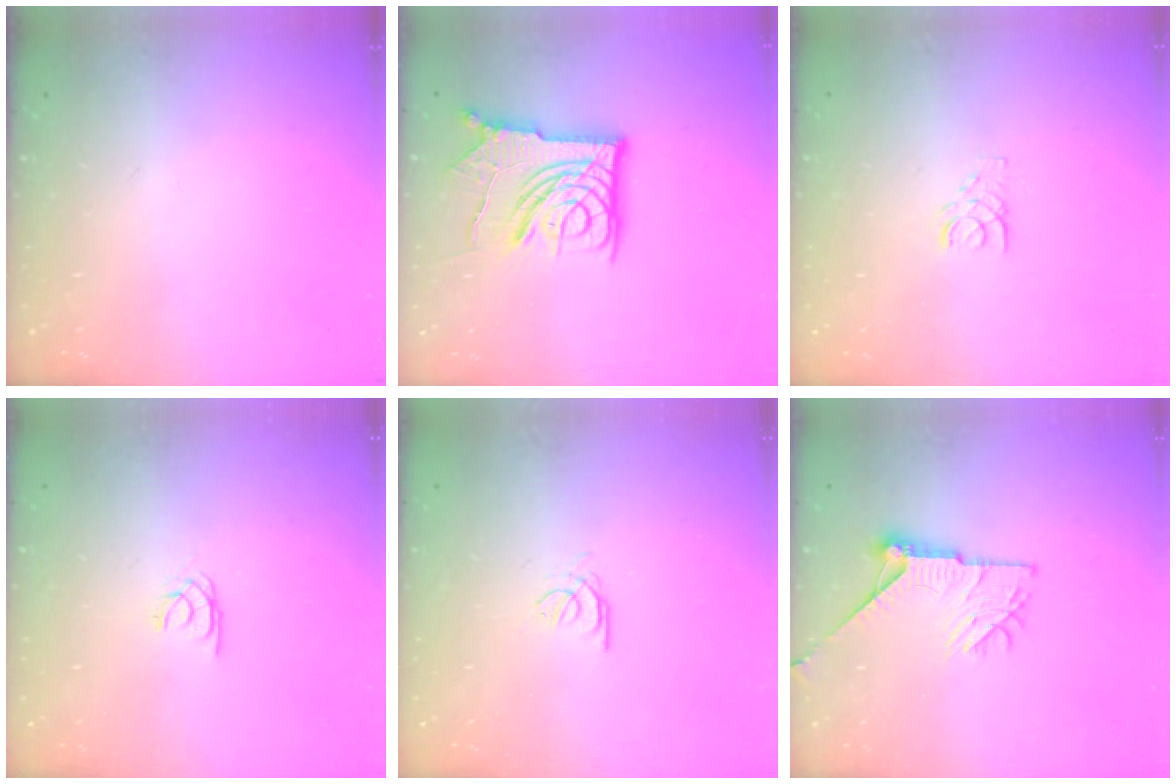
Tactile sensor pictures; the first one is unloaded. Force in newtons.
{"total": 15.6, "press": 15.5, "slide": 1.5}
{"total": 1.7, "press": 1.7, "slide": 0.2}
{"total": 1.8, "press": 1.8, "slide": 0.3}
{"total": 0.7, "press": 0.6, "slide": 0.4}
{"total": 11.6, "press": 11.5, "slide": 1.2}